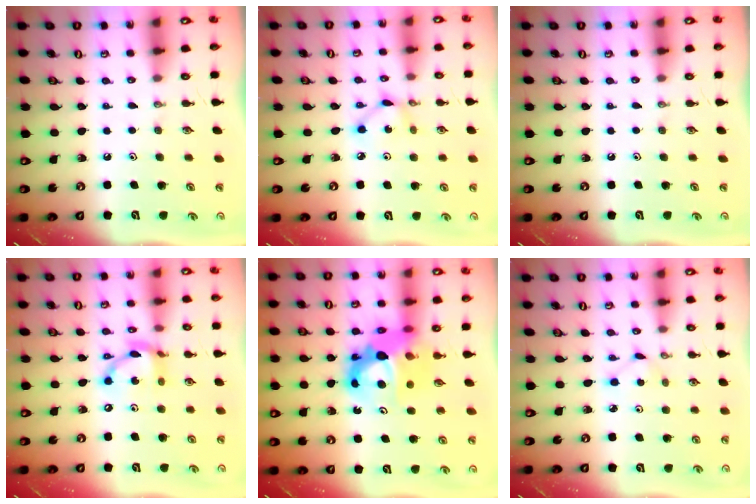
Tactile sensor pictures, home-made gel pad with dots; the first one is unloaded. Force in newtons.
{"total": 3.8, "press": 3.8, "slide": 0.1}
{"total": 0.0}
{"total": 12.6, "press": 12.5, "slide": 0.9}
{"total": 14.4, "press": 14.4, "slide": 1.4}
{"total": 1.8, "press": 1.7, "slide": 0.2}